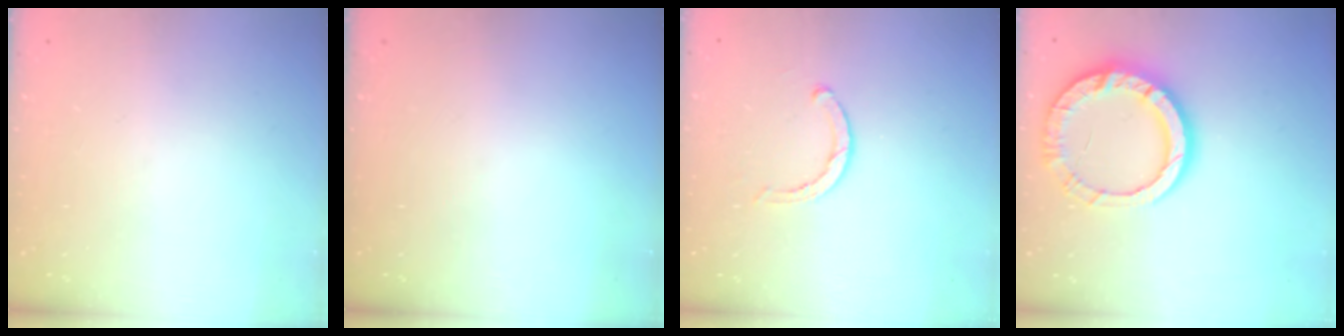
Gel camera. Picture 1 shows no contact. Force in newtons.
{"total": 0.0}
{"total": 2.8, "press": 2.8, "slide": 0.2}
{"total": 14.3, "press": 14.2, "slide": 1.7}